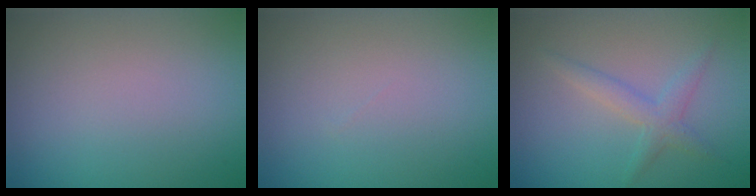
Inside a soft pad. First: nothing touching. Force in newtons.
{"total": 0.0}
{"total": 2.0, "press": 2.0, "slide": 0.1}